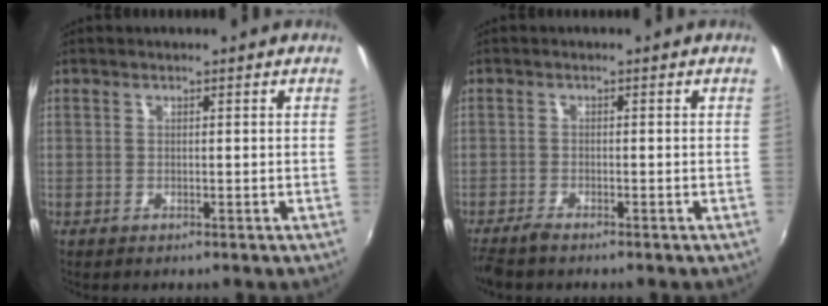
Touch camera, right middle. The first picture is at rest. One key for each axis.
{"total": 3.3, "fx": -2.9, "fy": 0.5, "fz": 1.5, "tx": -0.043, "ty": -0.014, "tz": -0.059}